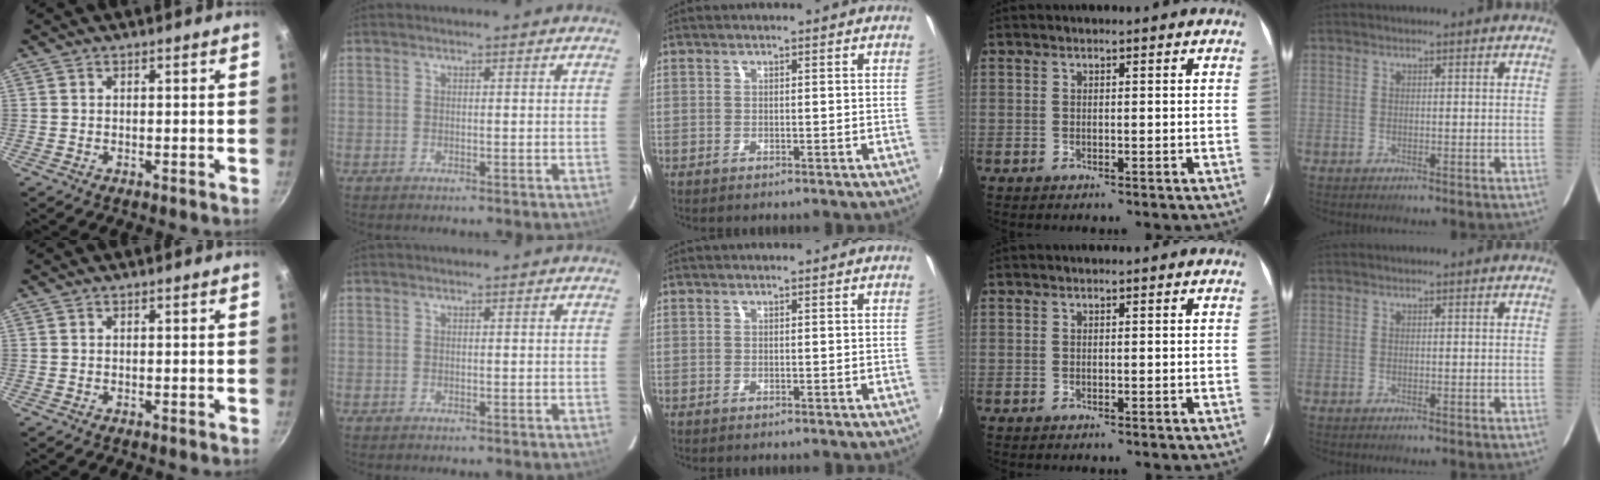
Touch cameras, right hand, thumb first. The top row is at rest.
{}